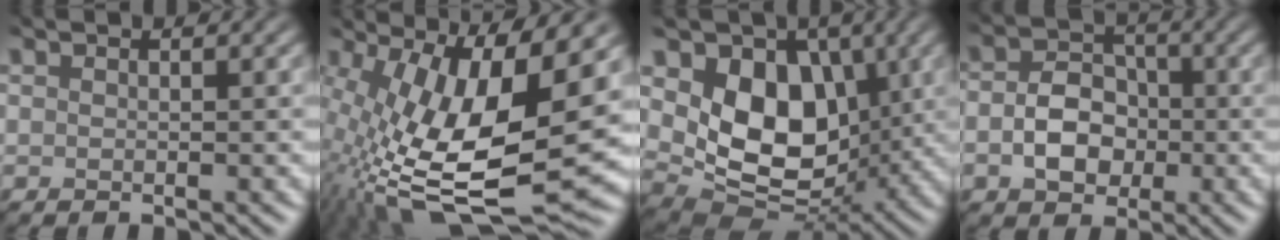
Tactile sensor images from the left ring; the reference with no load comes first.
{"total": 15.6, "force": [0.1, 5.6, 14.5], "torque": [-0.284, -0.011, 0.021]}
{"total": 8.8, "force": [0.5, 6.3, 6.1], "torque": [-0.113, -0.025, 0.003]}
{"total": 4.2, "force": [-2.1, 3.0, 2.0], "torque": [-0.033, -0.004, -0.037]}